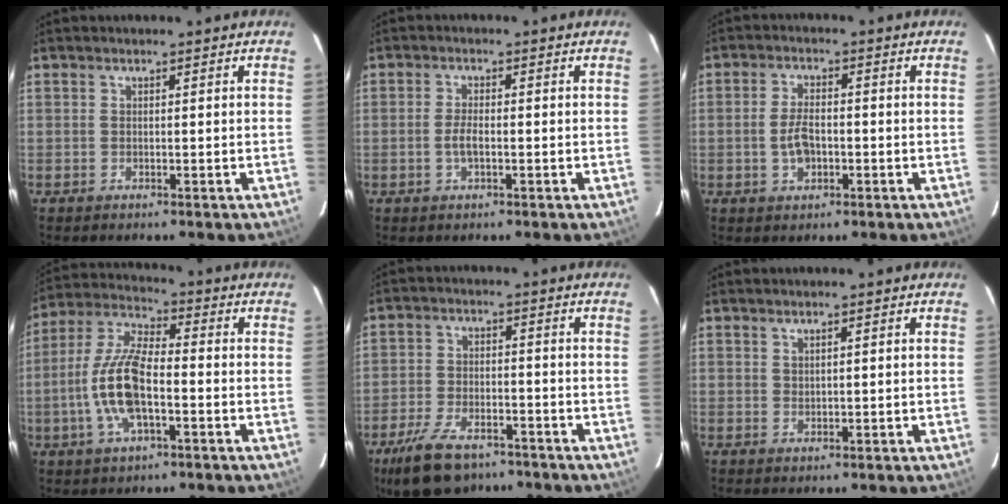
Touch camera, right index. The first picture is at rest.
{"total": 2.5, "force": [-0.7, 0.8, 2.2], "torque": [-0.049, 0.001, -0.015]}
{"total": 4.9, "force": [-1.1, 2.7, 3.9], "torque": [-0.081, 0.003, -0.014]}
{"total": 12.7, "force": [-3.2, 4.6, 11.4], "torque": [-0.244, 0.003, -0.065]}
{"total": 12.1, "force": [-8.6, 5.7, 6.3], "torque": [-0.150, -0.009, -0.150]}
{"total": 1.0, "force": [0.7, 0.4, 0.6], "torque": [-0.009, 0.003, 0.013]}